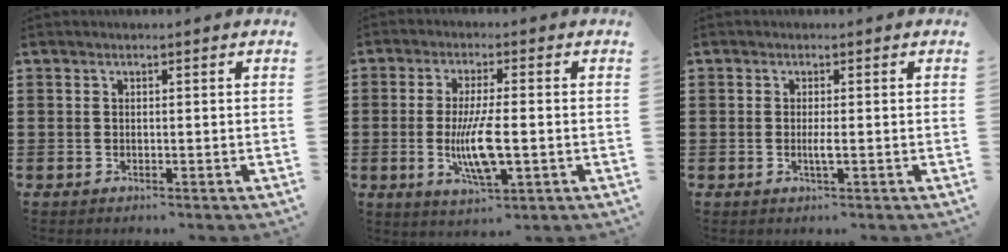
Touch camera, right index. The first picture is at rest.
{"total": 8.2, "force": [-1.3, 2.1, 7.8], "torque": [-0.168, -0.016, -0.029]}
{"total": 1.7, "force": [-0.3, 0.0, 1.7], "torque": [-0.031, -0.005, -0.005]}